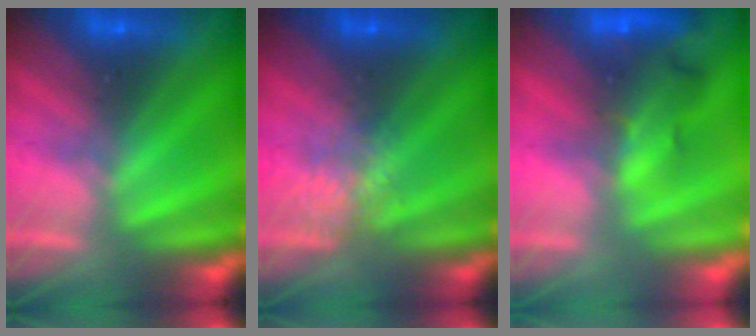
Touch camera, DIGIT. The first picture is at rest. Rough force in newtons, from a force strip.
{"total": 4.4}
{"total": 7.3}